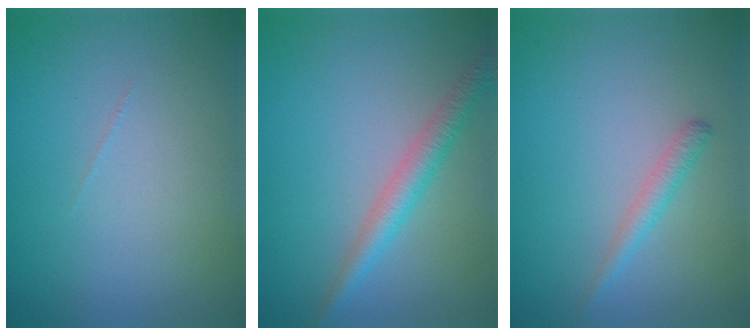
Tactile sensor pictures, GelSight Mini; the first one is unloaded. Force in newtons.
{"total": 2.7, "press": 2.7, "slide": 0.0}
{"total": 1.4, "press": 1.4, "slide": 0.2}